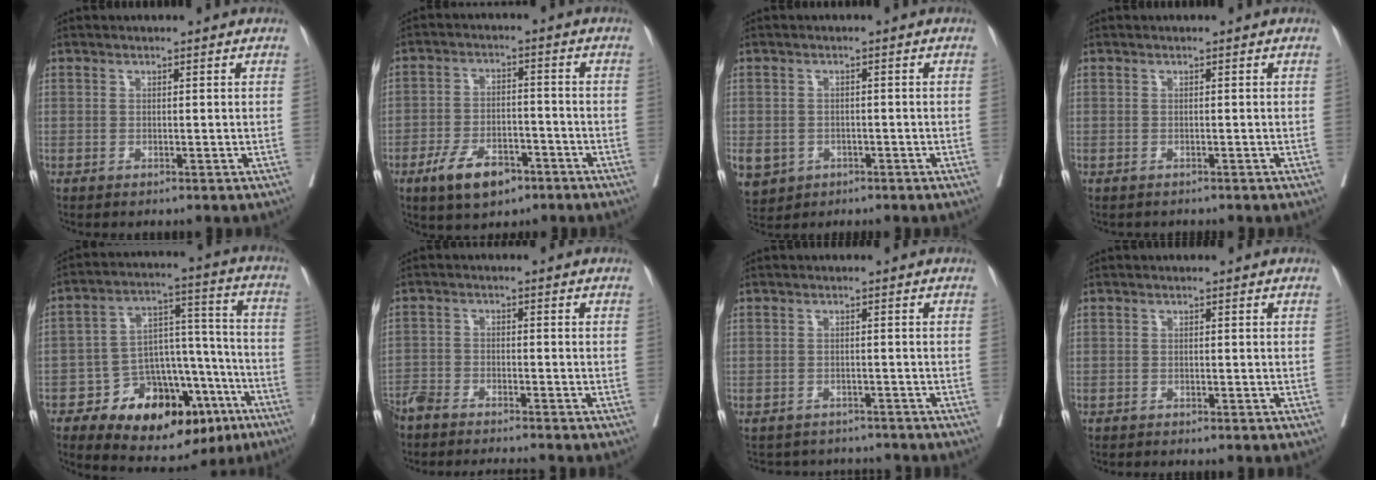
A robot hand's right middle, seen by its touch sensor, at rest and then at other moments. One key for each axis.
{"total": 8.2, "fx": -4.9, "fy": 3.9, "fz": 5.2, "tx": -0.096, "ty": 0.000, "tz": -0.083}
{"total": 13.1, "fx": -5.2, "fy": 10.8, "fz": 5.1, "tx": -0.158, "ty": -0.004, "tz": -0.067}
{"total": 1.1, "fx": -0.9, "fy": 0.5, "fz": 0.2, "tx": -0.011, "ty": 0.000, "tz": -0.015}
{"total": 20.2, "fx": -11.1, "fy": 10.2, "fz": 13.4, "tx": -0.164, "ty": 0.056, "tz": -0.158}
{"total": 8.4, "fx": -7.8, "fy": 0.5, "fz": 2.9, "tx": -0.040, "ty": -0.009, "tz": -0.130}
{"total": 6.5, "fx": -6.0, "fy": 2.4, "fz": -0.1, "tx": 0.006, "ty": 0.012, "tz": -0.076}
{"total": 0.9, "fx": -0.9, "fy": 0.0, "fz": 0.0, "tx": -0.002, "ty": -0.002, "tz": -0.018}